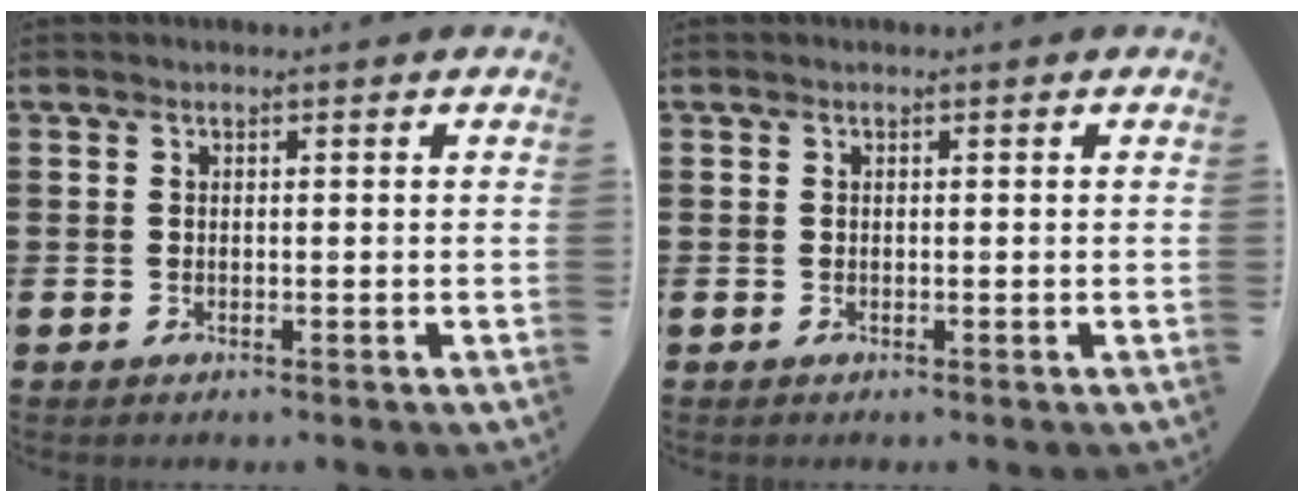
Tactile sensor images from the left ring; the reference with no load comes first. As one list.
[{"total": 0.0}]